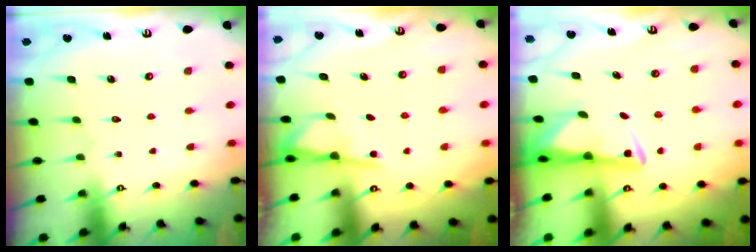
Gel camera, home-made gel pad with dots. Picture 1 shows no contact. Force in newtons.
{"total": 2.2, "press": 2.2, "slide": 0.3}
{"total": 2.8, "press": 2.8, "slide": 0.4}